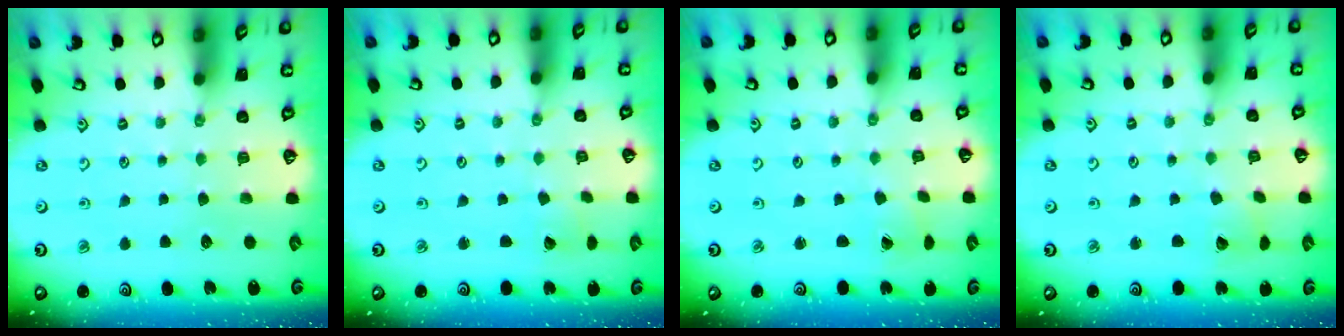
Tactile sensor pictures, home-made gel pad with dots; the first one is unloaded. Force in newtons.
{"total": 2.6, "press": 2.6, "slide": 0.4}
{"total": 1.0, "press": 1.0, "slide": 0.1}
{"total": 2.5, "press": 2.5, "slide": 0.4}